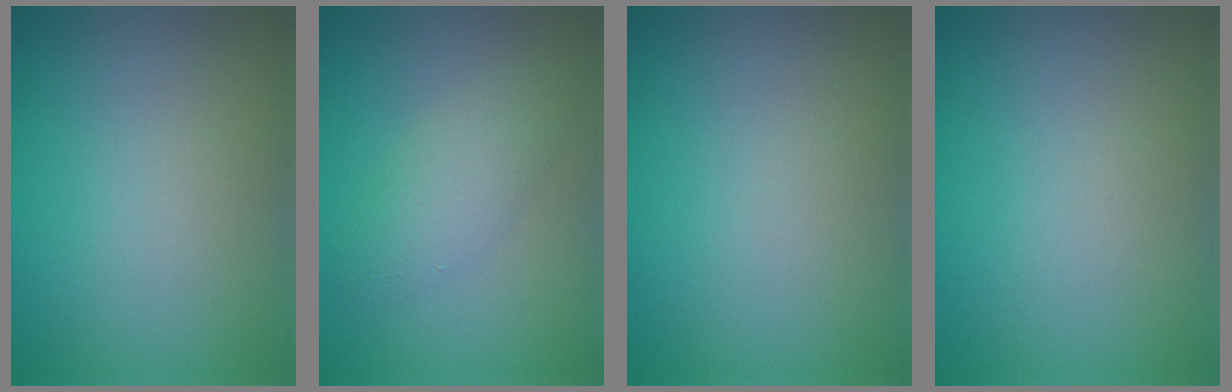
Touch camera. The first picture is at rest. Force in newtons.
{"total": 2.7, "press": 2.7, "slide": 0.2}
{"total": 0.0}
{"total": 0.0}